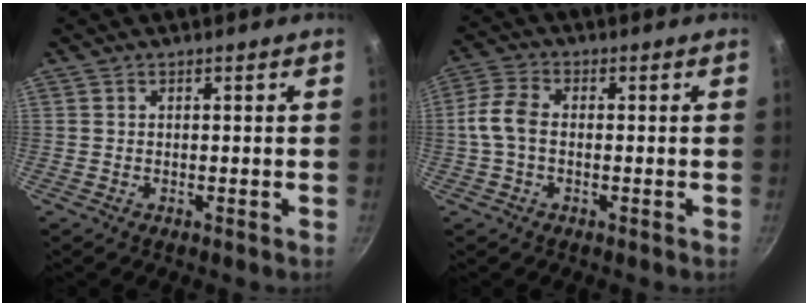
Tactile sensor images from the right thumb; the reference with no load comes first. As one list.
[{"total": 5.9, "force": [-0.5, 3.7, 4.6], "torque": [-0.101, 0.021, -0.020]}]